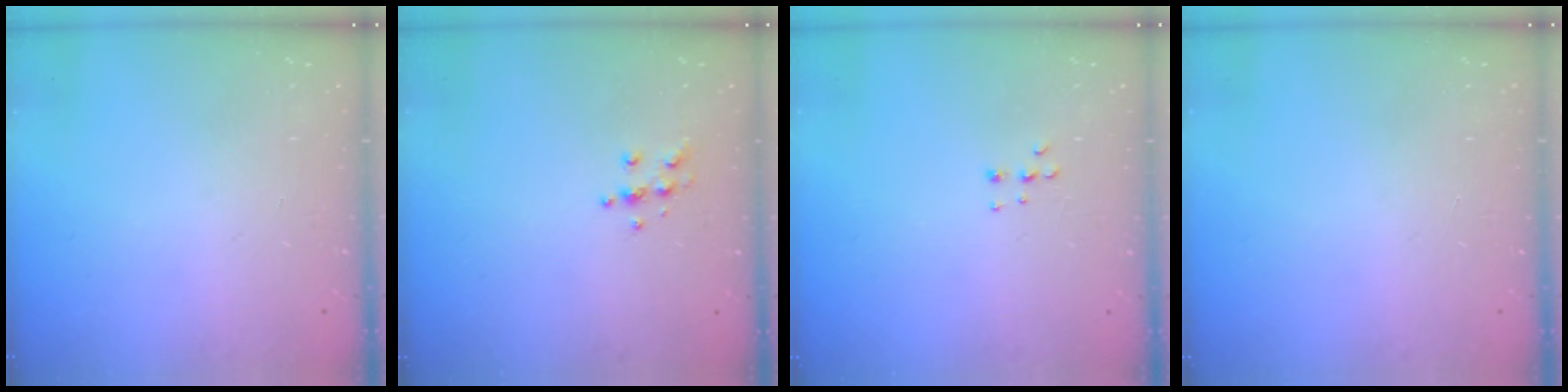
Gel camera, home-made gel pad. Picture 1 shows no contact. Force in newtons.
{"total": 6.2, "press": 6.2, "slide": 0.6}
{"total": 5.1, "press": 5.0, "slide": 0.7}
{"total": 0.0}